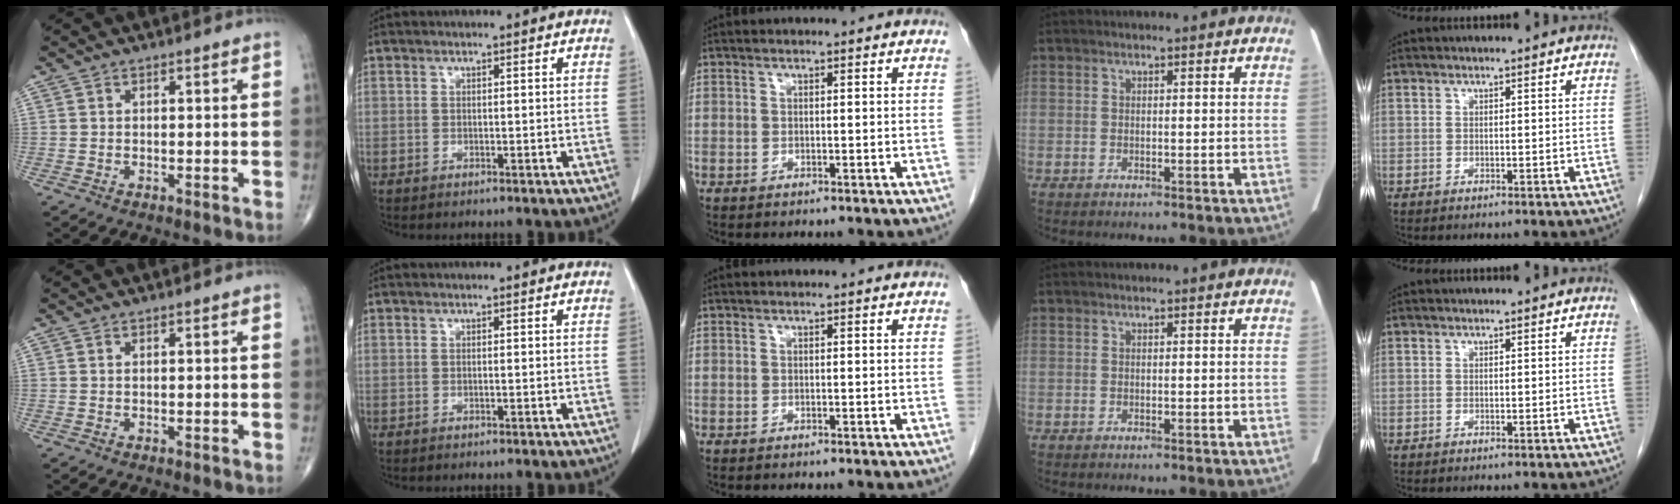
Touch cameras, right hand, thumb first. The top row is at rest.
{}